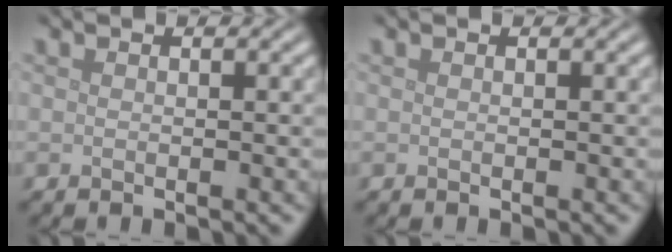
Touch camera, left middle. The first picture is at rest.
{"total": 0.0}